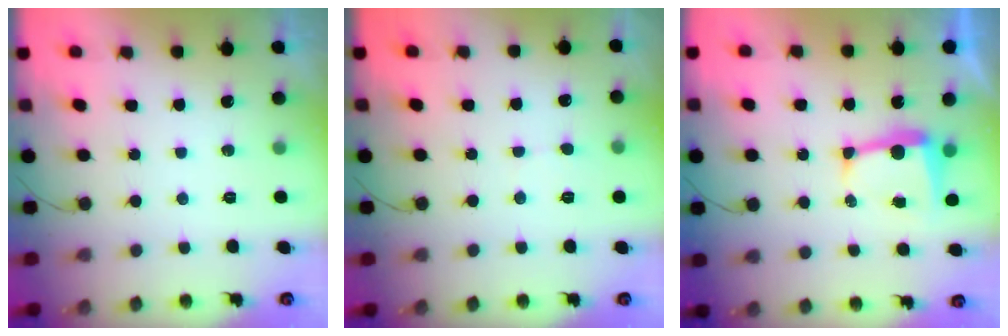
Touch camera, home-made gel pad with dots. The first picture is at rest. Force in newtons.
{"total": 2.9, "press": 2.9, "slide": 0.3}
{"total": 6.2, "press": 6.2, "slide": 0.4}